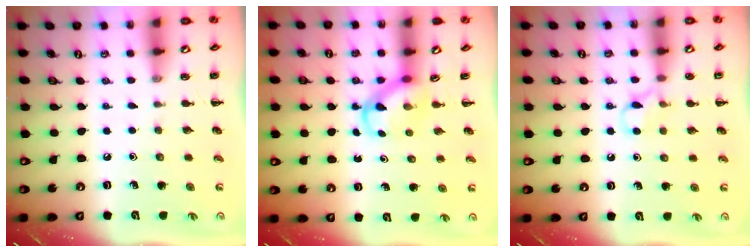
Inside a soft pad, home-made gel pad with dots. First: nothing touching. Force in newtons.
{"total": 3.5, "press": 3.3, "slide": 1.2}
{"total": 5.6, "press": 5.3, "slide": 1.9}